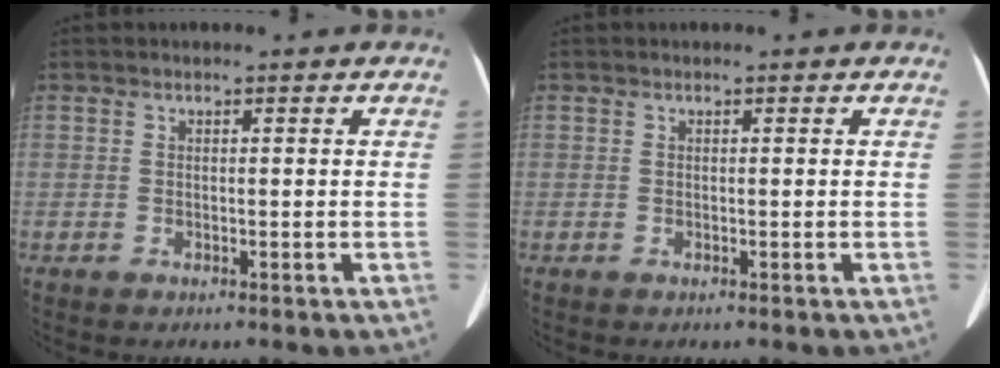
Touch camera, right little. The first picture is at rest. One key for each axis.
{"total": 0.0}